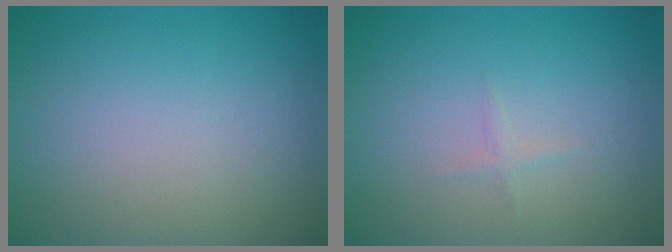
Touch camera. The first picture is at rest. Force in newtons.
{"total": 0.6, "press": 0.6, "slide": 0.0}